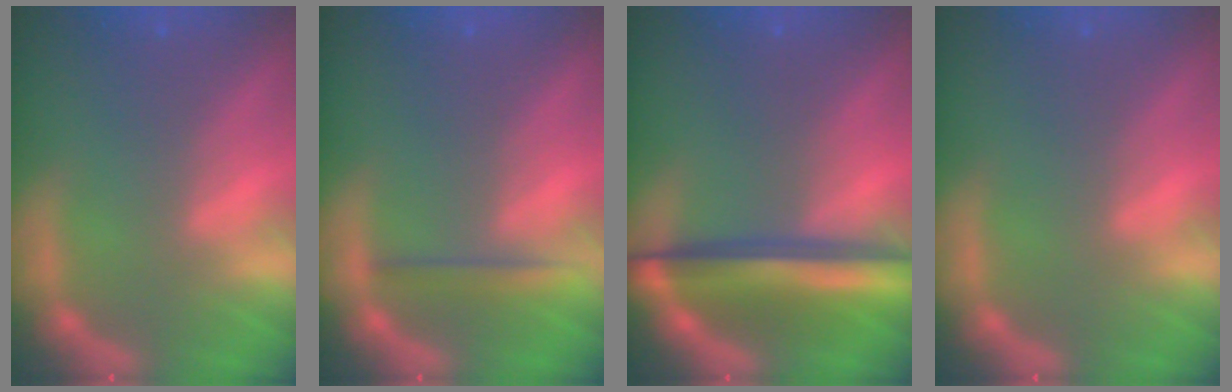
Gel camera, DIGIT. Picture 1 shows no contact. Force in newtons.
{"total": 2.0}
{"total": 7.6}
{"total": 0.0}